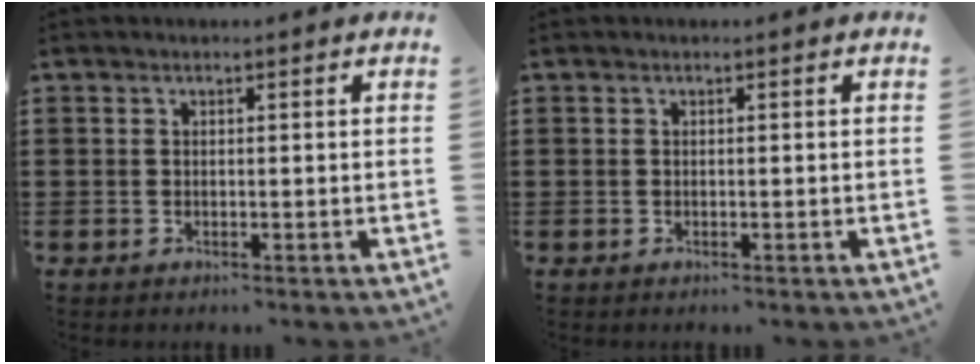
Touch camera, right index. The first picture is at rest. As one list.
[{"total": 0.0}]